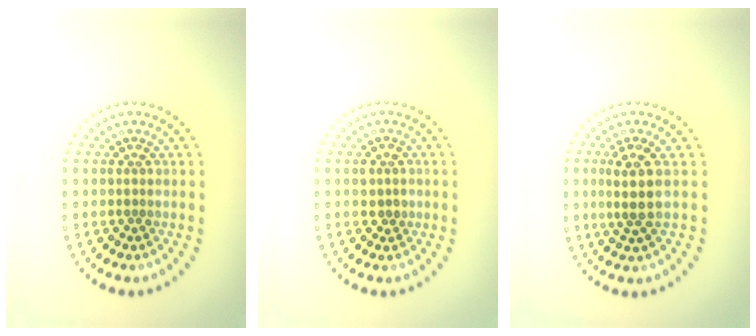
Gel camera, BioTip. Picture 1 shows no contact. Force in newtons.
{"total": 1.4, "press": 1.4, "slide": 0.3}
{"total": 2.9, "press": 2.3, "slide": 1.6}